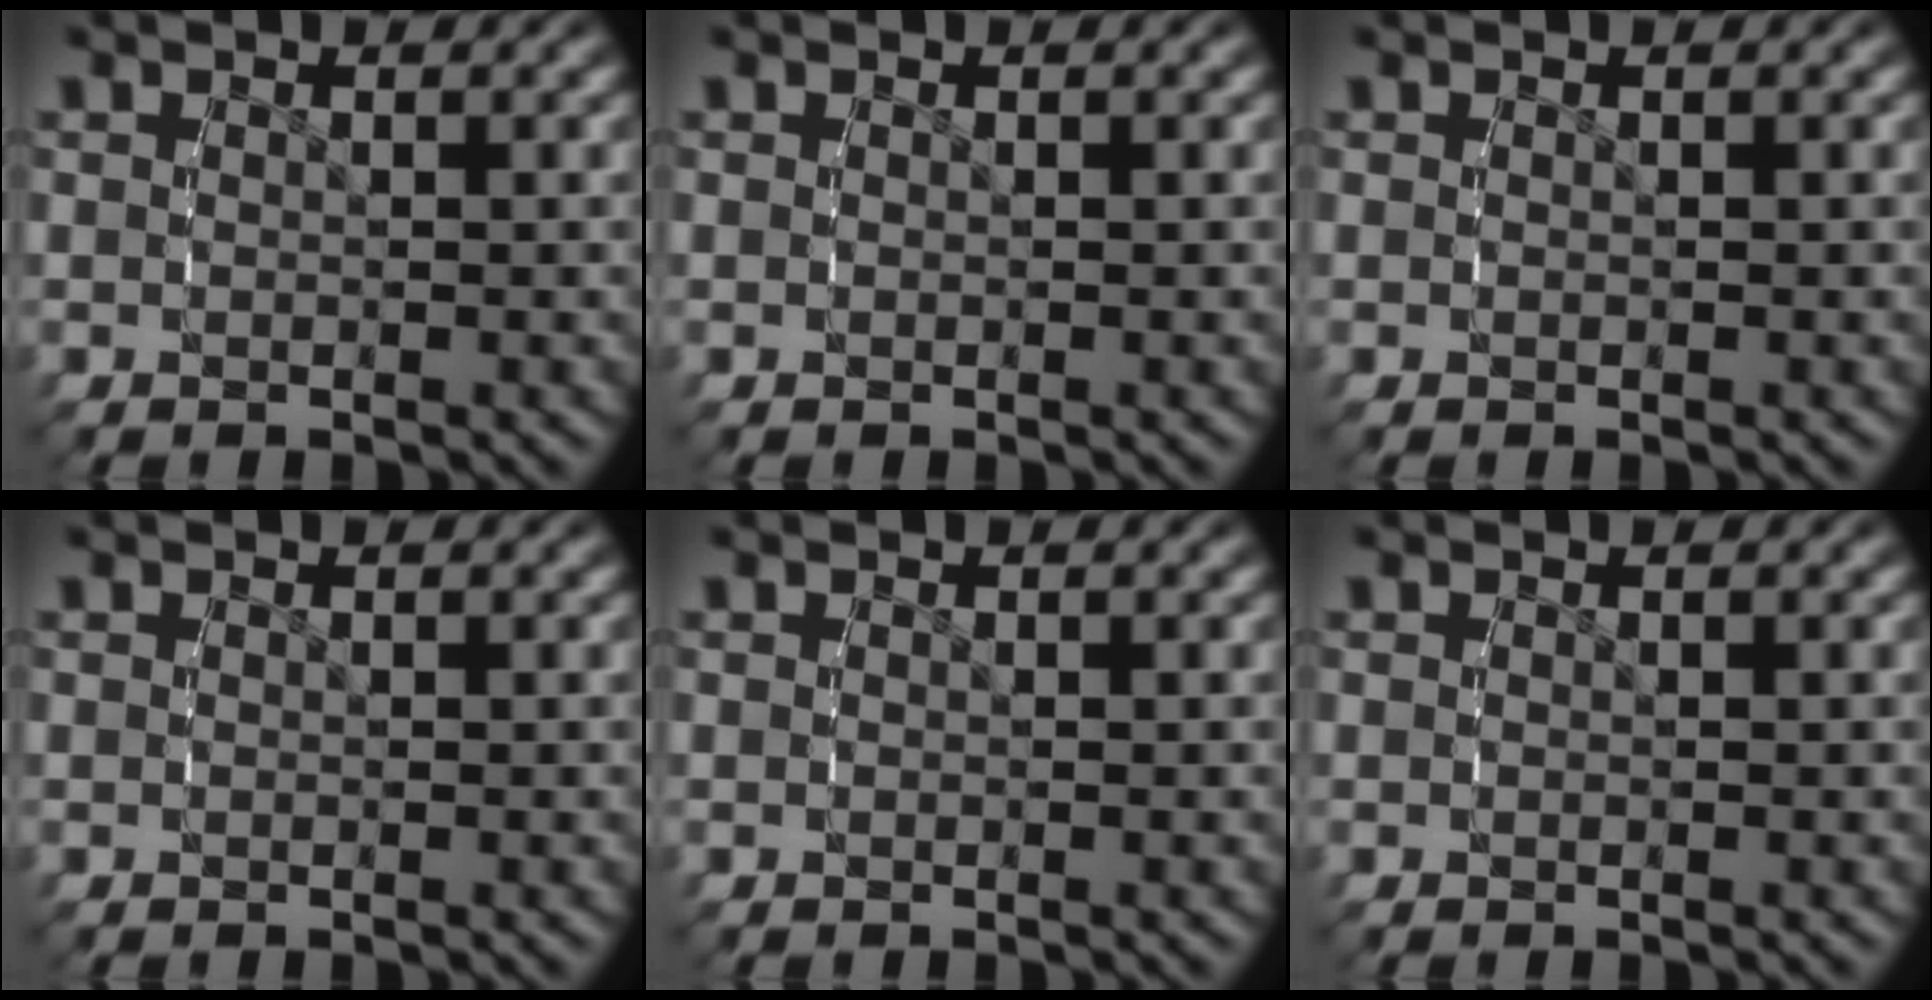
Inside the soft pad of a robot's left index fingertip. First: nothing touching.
{"total": 0.0}
{"total": 0.0}
{"total": 0.0}
{"total": 0.0}
{"total": 0.0}